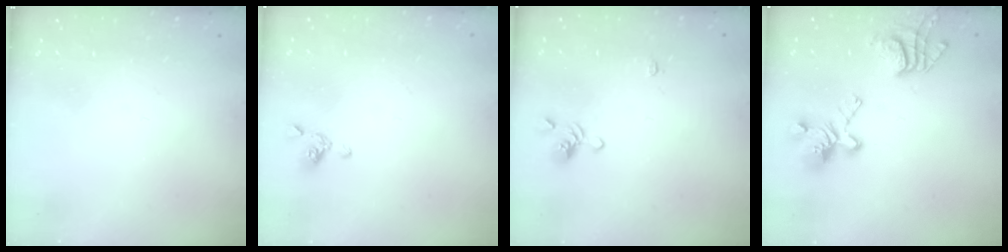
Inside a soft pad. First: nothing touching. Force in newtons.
{"total": 2.9, "press": 2.8, "slide": 0.6}
{"total": 1.0, "press": 0.9, "slide": 0.5}
{"total": 11.1, "press": 10.8, "slide": 2.4}